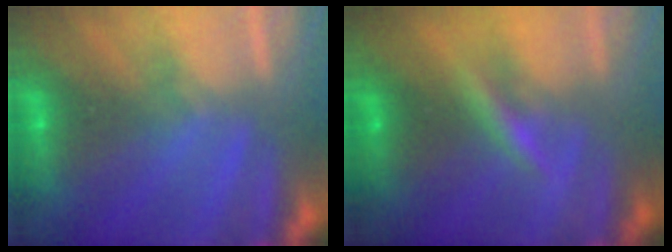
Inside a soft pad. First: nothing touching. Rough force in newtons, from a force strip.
{"total": 2.7}